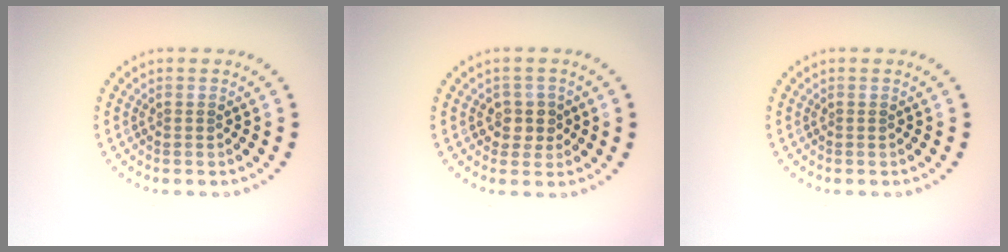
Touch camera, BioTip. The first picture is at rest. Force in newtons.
{"total": 2.0, "press": 1.8, "slide": 1.0}
{"total": 0.0}